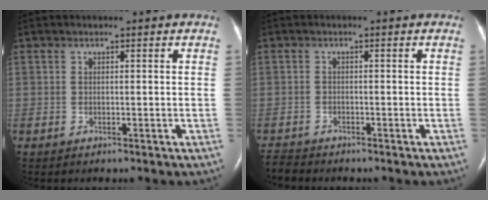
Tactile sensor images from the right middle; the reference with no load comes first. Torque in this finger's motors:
{"motor_torque": [0.23, -0.28, -0.04, -0.01]}